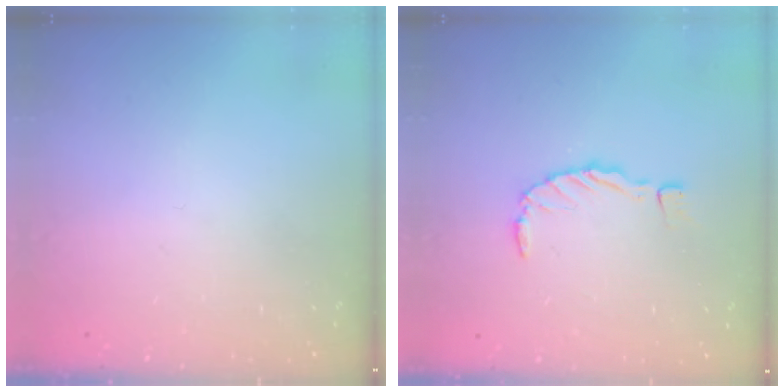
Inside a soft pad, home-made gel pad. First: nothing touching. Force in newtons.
{"total": 0.0}